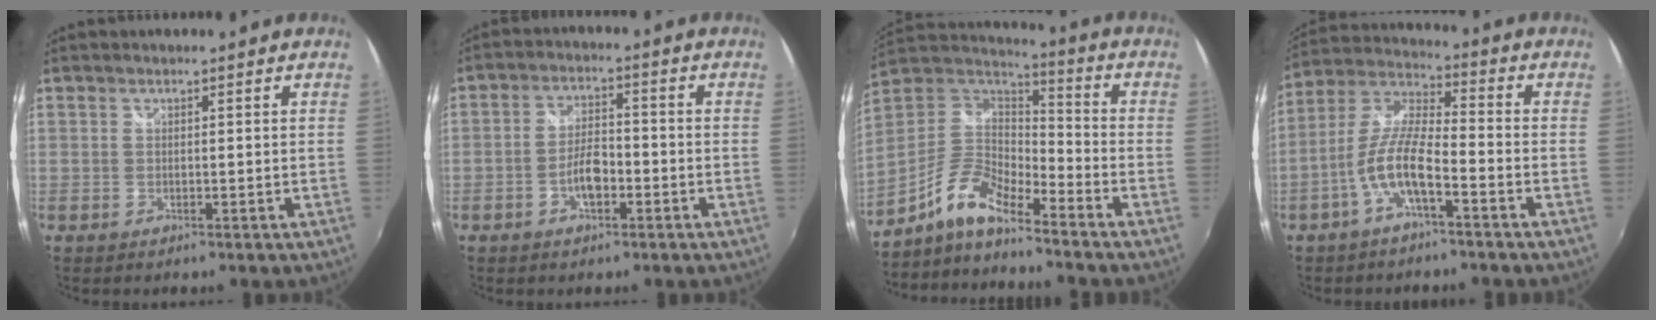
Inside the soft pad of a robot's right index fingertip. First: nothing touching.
{"total": 5.4, "force": [-2.3, 2.5, 4.2], "torque": [-0.084, 0.006, -0.039]}
{"total": 11.3, "force": [-8.4, 3.1, 6.9], "torque": [-0.151, 0.011, -0.174]}
{"total": 9.2, "force": [-4.4, 2.3, 7.8], "torque": [-0.173, 0.007, -0.084]}